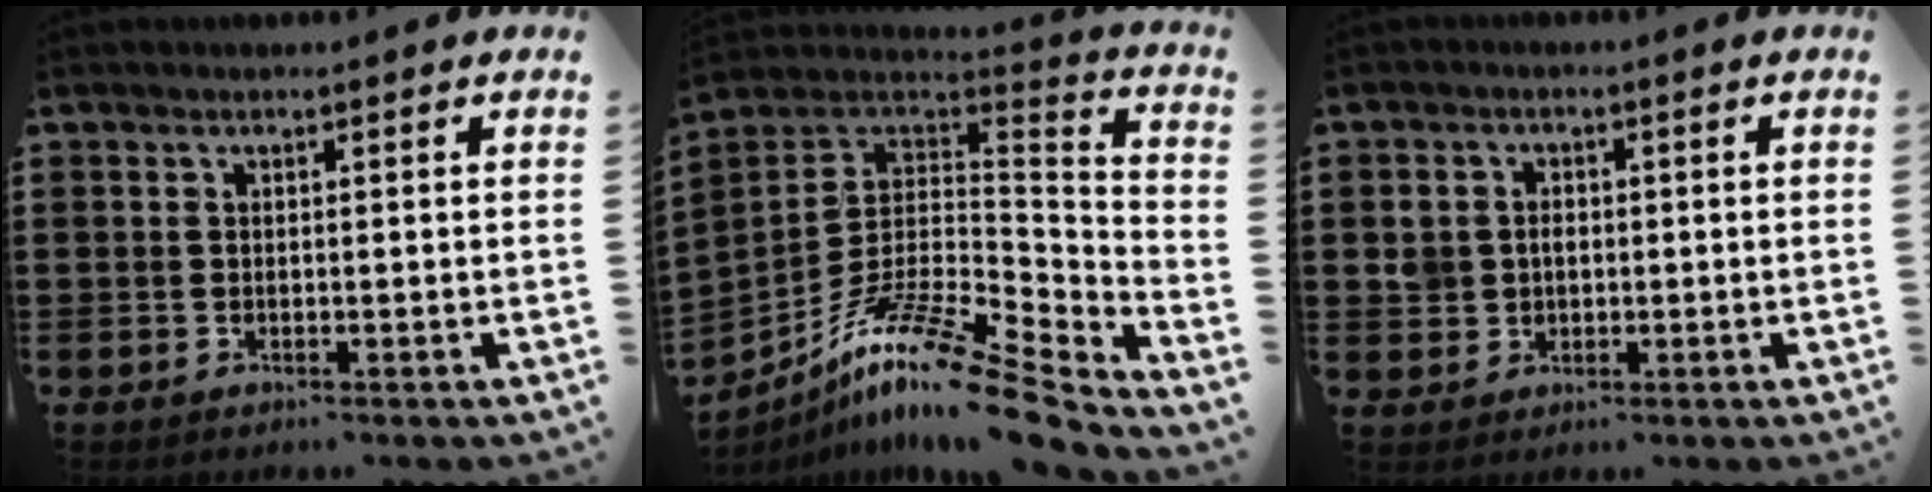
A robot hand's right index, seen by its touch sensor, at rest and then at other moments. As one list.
[{"total": 14.7, "force": [-10.3, 2.4, 10.1], "torque": [-0.194, 0.013, -0.195]}, {"total": 3.1, "force": [-0.1, 2.9, 1.1], "torque": [-0.032, 0.011, -0.005]}]